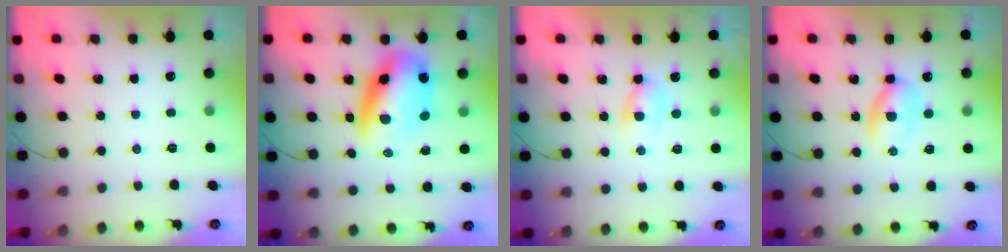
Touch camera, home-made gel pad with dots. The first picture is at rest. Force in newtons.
{"total": 12.1, "press": 11.7, "slide": 3.3}
{"total": 1.9, "press": 1.6, "slide": 1.0}
{"total": 4.1, "press": 4.0, "slide": 1.1}